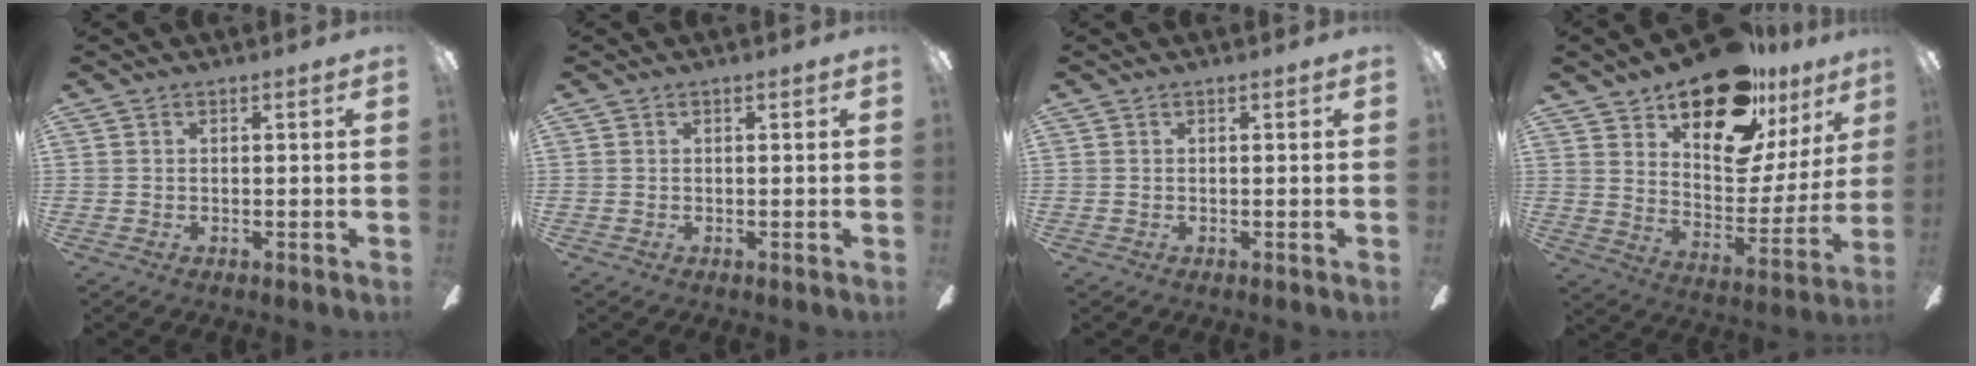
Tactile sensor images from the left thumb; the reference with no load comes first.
{"total": 0.0}
{"total": 0.0}
{"total": 21.7, "force": [16.6, 9.4, 10.4], "torque": [-0.154, -0.106, 0.285]}